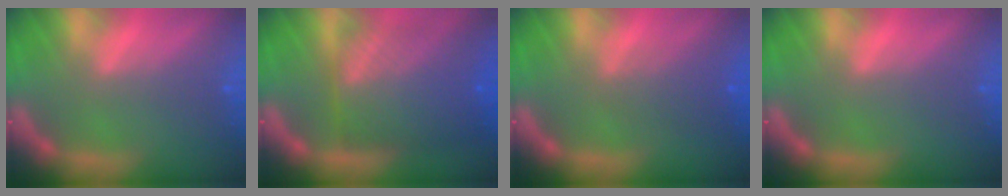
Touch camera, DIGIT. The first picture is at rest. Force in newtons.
{"total": 10.0}
{"total": 3.0}
{"total": 0.0}